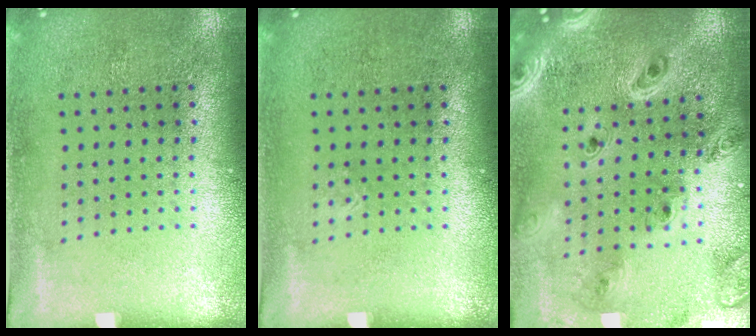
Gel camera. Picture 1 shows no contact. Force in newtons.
{"total": 0.0}
{"total": 2.5, "press": 2.2, "slide": 1.1}